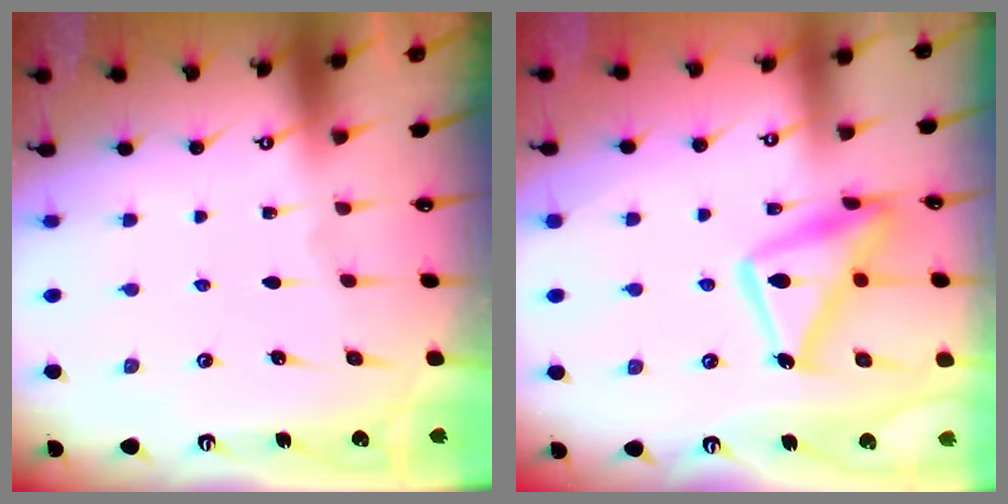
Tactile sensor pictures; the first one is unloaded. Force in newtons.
{"total": 15.8, "press": 15.8, "slide": 1.3}